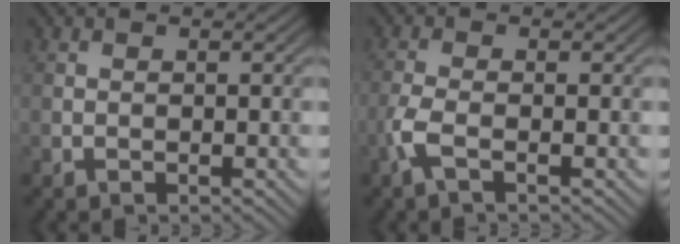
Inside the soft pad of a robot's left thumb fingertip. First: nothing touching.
{"total": 2.9, "force": [-1.4, 0.7, 2.4], "torque": [-0.063, 0.001, -0.039]}